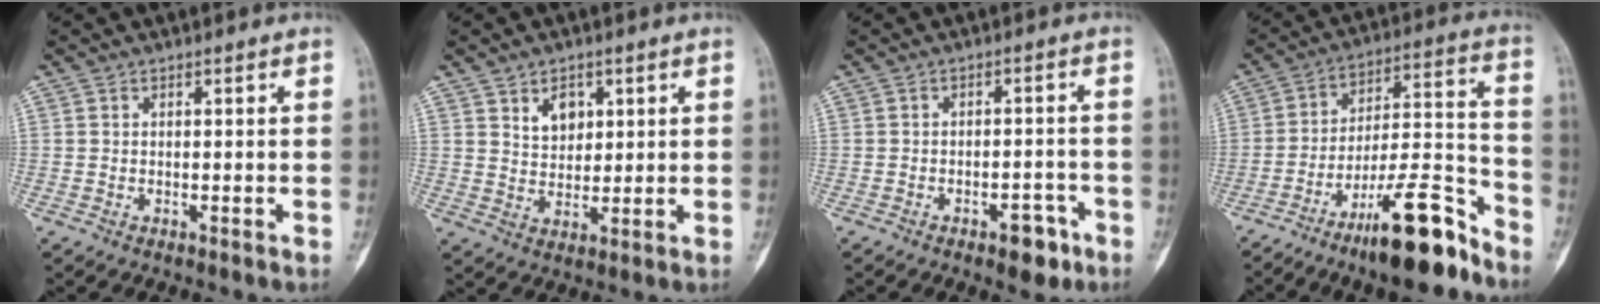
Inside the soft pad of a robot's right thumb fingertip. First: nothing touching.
{"total": 5.2, "force": [2.4, 3.6, 2.8], "torque": [-0.027, -0.018, 0.045]}
{"total": 5.2, "force": [-3.0, 2.7, 3.3], "torque": [-0.026, 0.021, -0.035]}
{"total": 17.3, "force": [-11.9, 4.1, 11.9], "torque": [-0.170, 0.095, -0.198]}